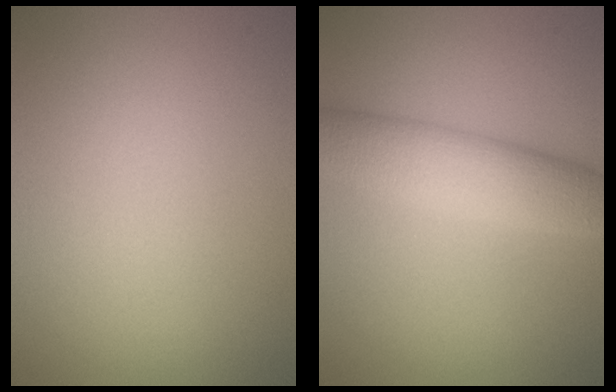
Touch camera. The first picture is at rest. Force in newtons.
{"total": 5.7, "press": 5.7, "slide": 0.1}